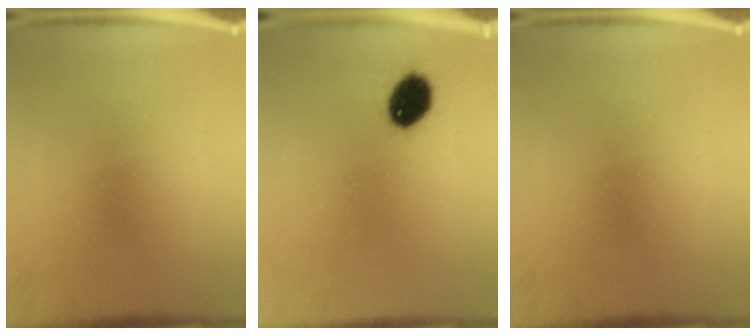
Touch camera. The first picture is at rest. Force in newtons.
{"total": 8.1}
{"total": 0.0}